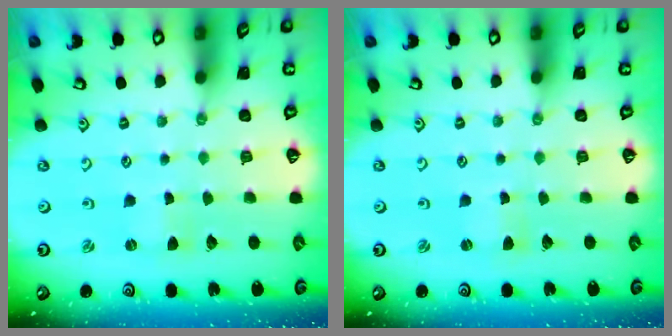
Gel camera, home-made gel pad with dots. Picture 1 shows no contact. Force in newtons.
{"total": 0.0}